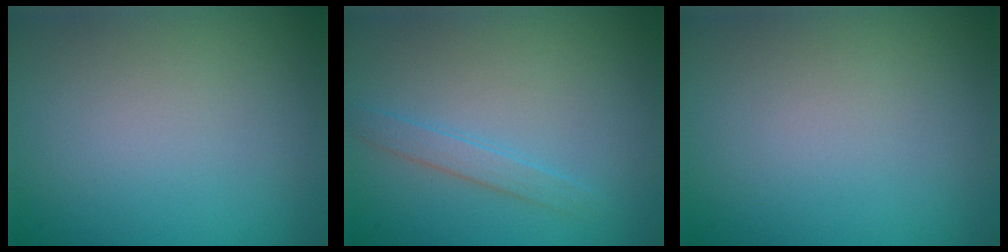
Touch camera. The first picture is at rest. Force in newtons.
{"total": 1.5, "press": 1.5, "slide": 0.1}
{"total": 0.0}